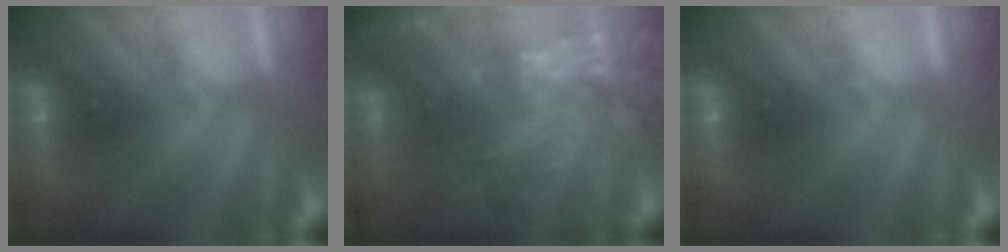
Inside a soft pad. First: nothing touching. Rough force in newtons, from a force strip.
{"total": 5.9}
{"total": 0.0}